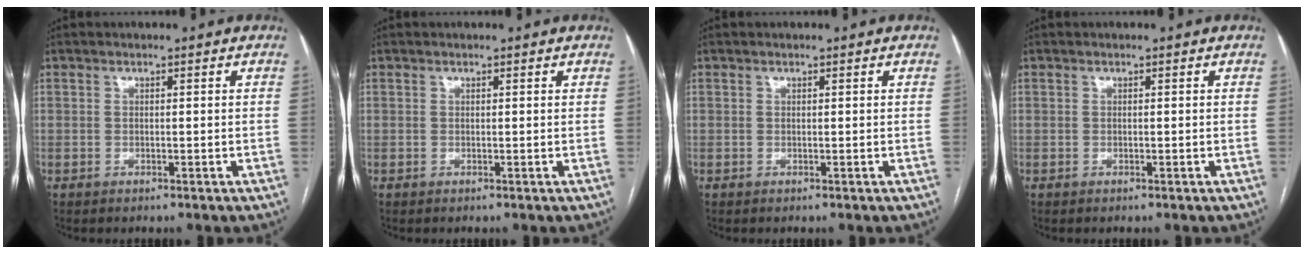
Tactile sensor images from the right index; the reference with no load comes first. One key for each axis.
{"total": 0.0}
{"total": 0.0}
{"total": 0.0}